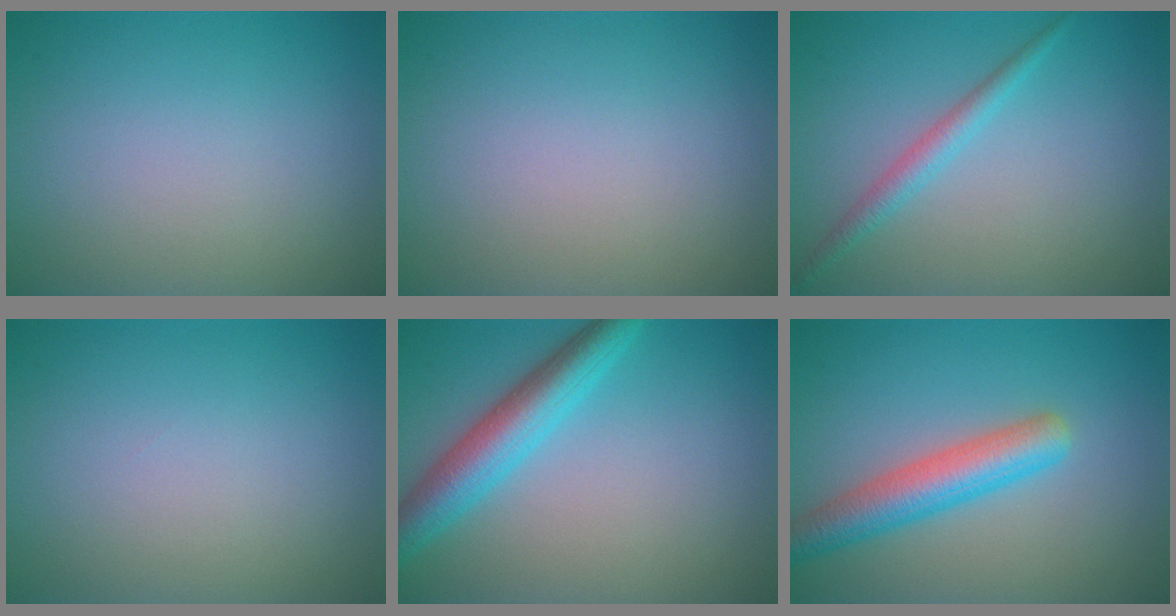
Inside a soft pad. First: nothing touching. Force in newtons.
{"total": 0.0}
{"total": 1.9, "press": 1.9, "slide": 0.0}
{"total": 0.0}
{"total": 5.2, "press": 5.2, "slide": 0.2}
{"total": 4.7, "press": 4.7, "slide": 0.3}